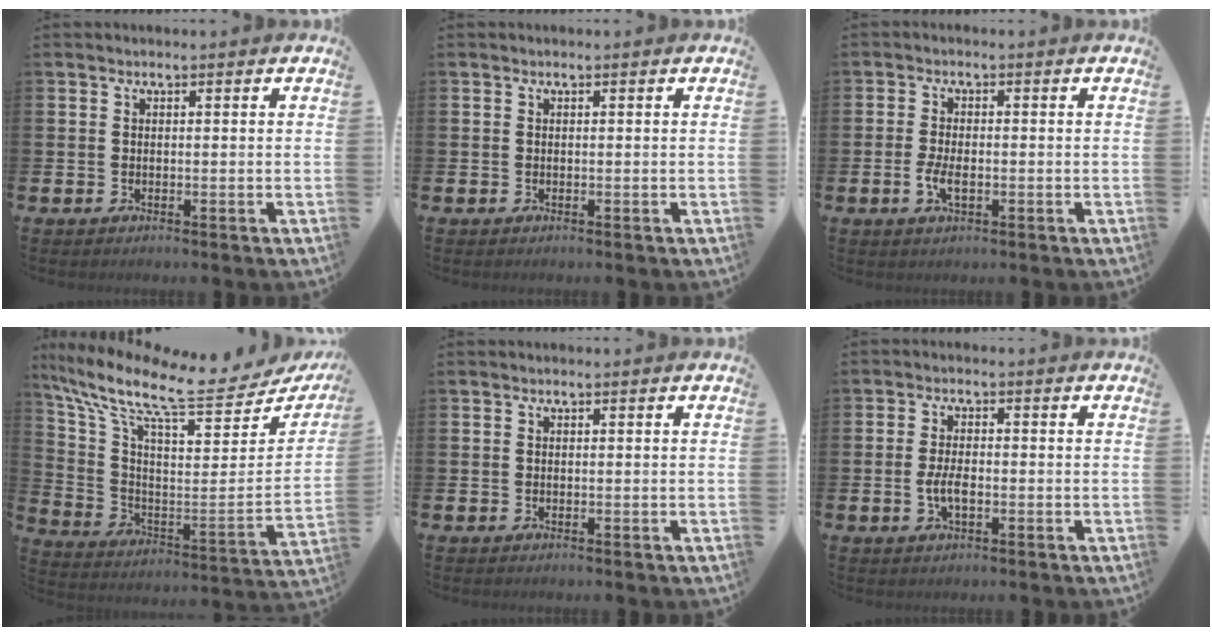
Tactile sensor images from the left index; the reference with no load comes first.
{"total": 0.0}
{"total": 2.8, "force": [-0.6, 1.3, 2.4], "torque": [-0.042, 0.001, -0.010]}
{"total": 10.5, "force": [8.0, 3.1, 6.1], "torque": [-0.125, -0.077, 0.121]}
{"total": 0.0}
{"total": 3.1, "force": [-0.6, 1.3, 2.7], "torque": [-0.047, 0.001, -0.011]}